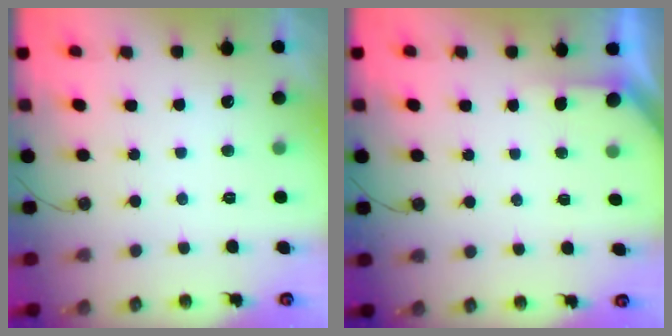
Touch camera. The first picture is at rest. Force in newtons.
{"total": 2.2, "press": 2.2, "slide": 0.2}